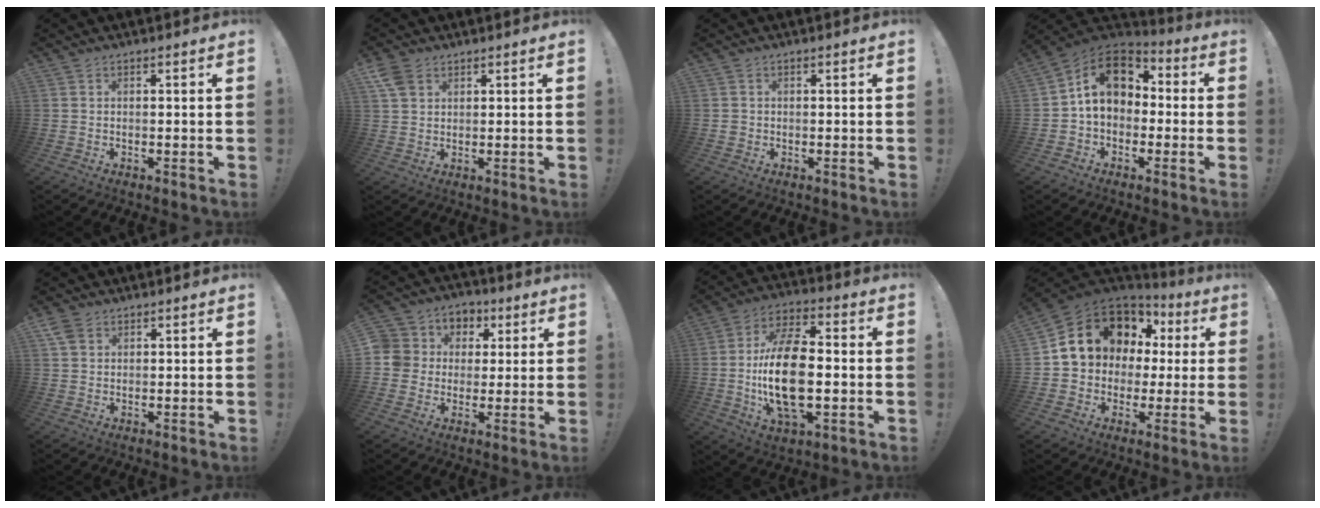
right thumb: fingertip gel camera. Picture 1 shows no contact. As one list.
[{"total": 5.1, "force": [2.7, 3.4, 2.6], "torque": [-0.051, -0.003, 0.057]}, {"total": 1.3, "force": [0.0, 1.3, 0.2], "torque": [-0.010, 0.005, 0.001]}, {"total": 13.9, "force": [2.6, 10.3, 9.0], "torque": [-0.130, 0.014, 0.051]}, {"total": 3.7, "force": [1.9, 2.5, 1.8], "torque": [-0.036, -0.001, 0.038]}, {"total": 9.0, "force": [0.3, 8.6, 2.4], "torque": [-0.038, 0.005, 0.013]}, {"total": 20.6, "force": [-2.1, 11.0, 17.3], "torque": [-0.337, 0.001, -0.036]}, {"total": 14.4, "force": [5.3, 11.6, 6.7], "torque": [-0.108, -0.027, 0.121]}]